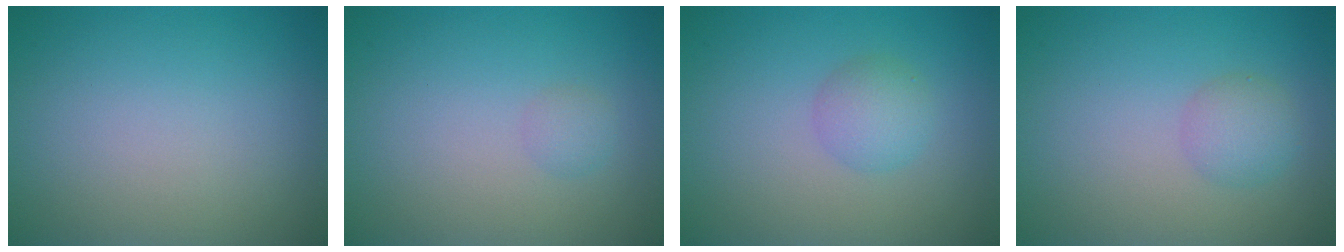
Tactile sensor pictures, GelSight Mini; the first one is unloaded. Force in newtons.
{"total": 1.0, "press": 1.0, "slide": 0.1}
{"total": 2.2, "press": 2.2, "slide": 0.1}
{"total": 2.0, "press": 2.0, "slide": 0.1}